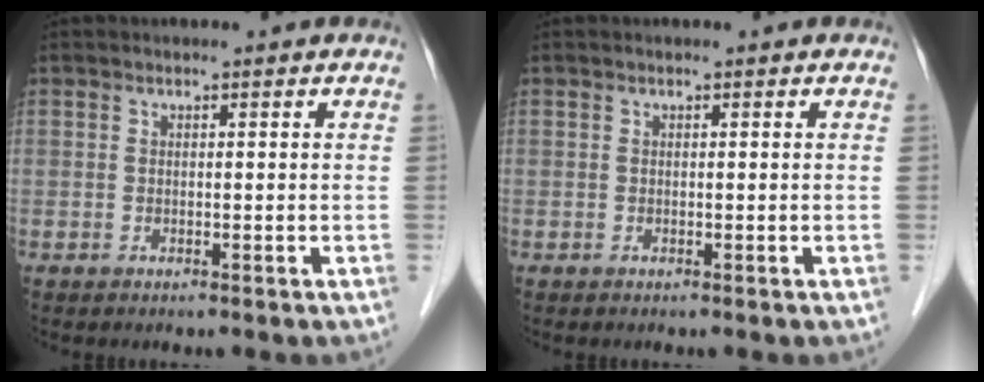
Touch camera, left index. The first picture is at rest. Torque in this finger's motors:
{"motor_torque": [0.00, 0.00, 0.00, 0.00]}